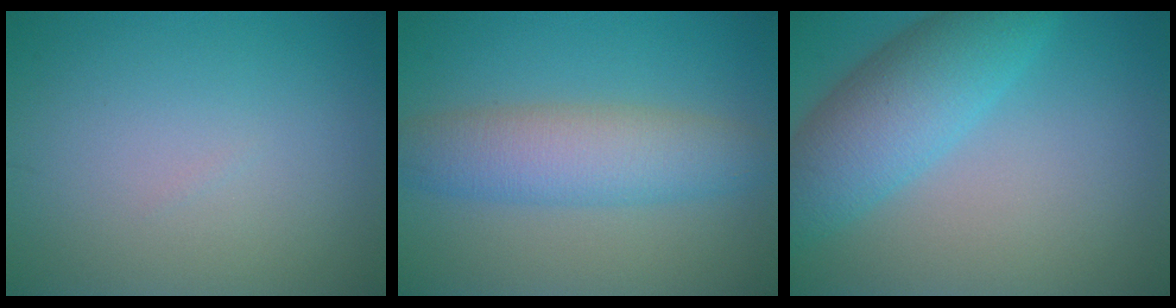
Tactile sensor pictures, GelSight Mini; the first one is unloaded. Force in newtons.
{"total": 5.7, "press": 5.6, "slide": 0.3}
{"total": 7.0, "press": 7.0, "slide": 0.3}